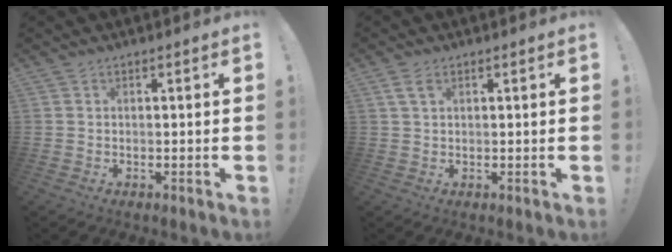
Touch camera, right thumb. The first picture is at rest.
{"total": 3.4, "force": [1.6, 1.6, 2.6], "torque": [-0.041, -0.002, 0.027]}